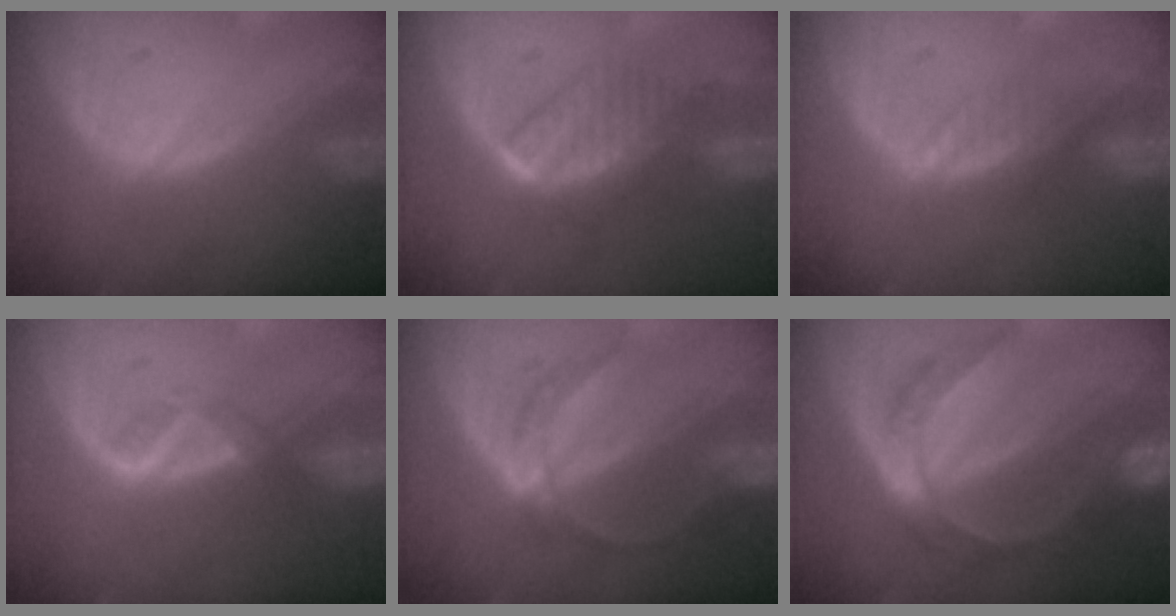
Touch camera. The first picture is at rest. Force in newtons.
{"total": 6.6, "press": 5.9, "slide": 3.0}
{"total": 2.3, "press": 2.3, "slide": 0.1}
{"total": 1.9, "press": 1.8, "slide": 0.7}
{"total": 5.0, "press": 5.0, "slide": 0.8}
{"total": 8.1, "press": 8.1, "slide": 0.8}